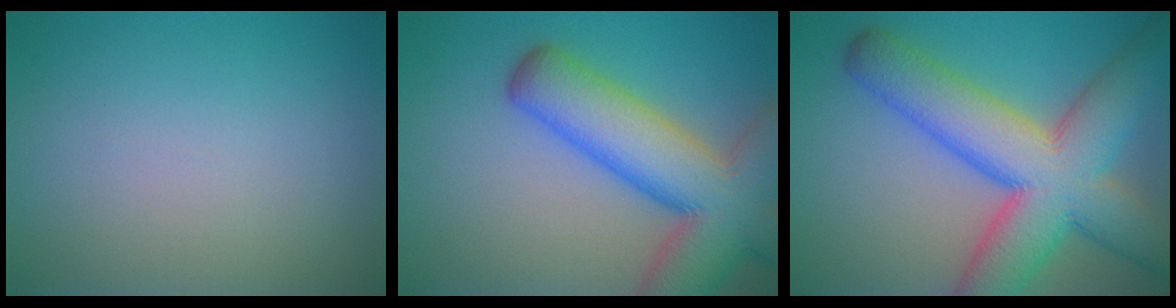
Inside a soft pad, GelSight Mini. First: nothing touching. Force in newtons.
{"total": 11.7, "press": 11.7, "slide": 0.6}
{"total": 12.2, "press": 12.2, "slide": 0.5}